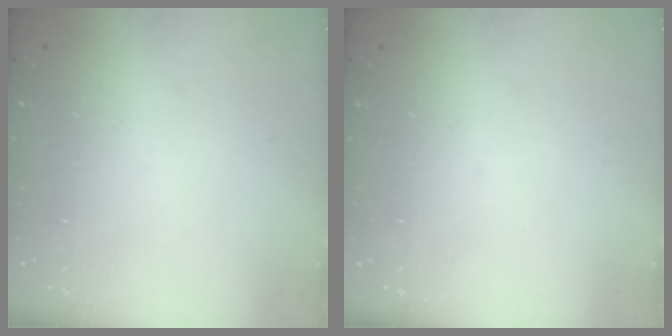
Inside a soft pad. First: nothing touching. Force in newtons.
{"total": 0.0}